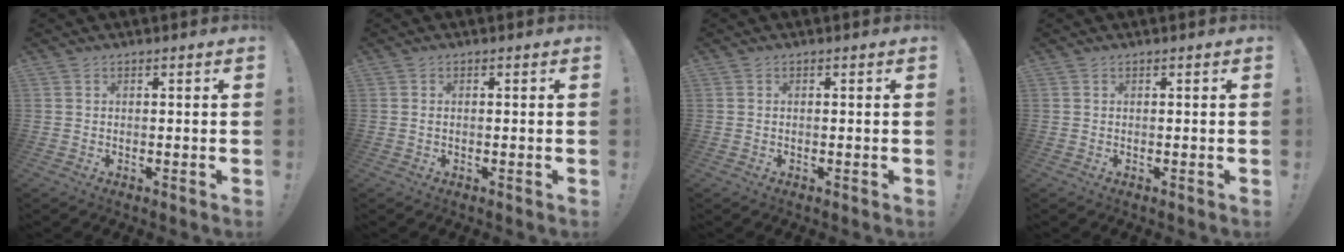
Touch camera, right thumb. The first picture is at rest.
{"total": 0.5, "force": [0.0, 0.2, 0.5], "torque": [-0.012, 0.002, 0.001]}
{"total": 0.0}
{"total": 0.0}